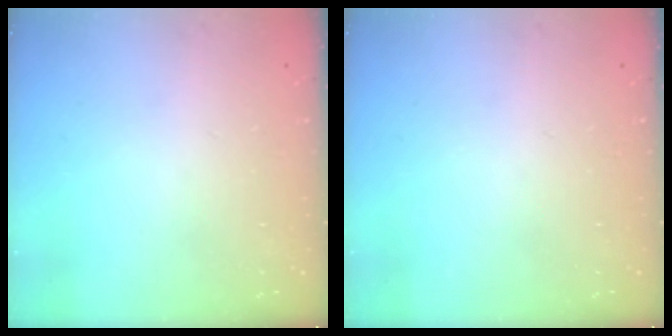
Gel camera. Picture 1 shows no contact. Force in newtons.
{"total": 0.0}